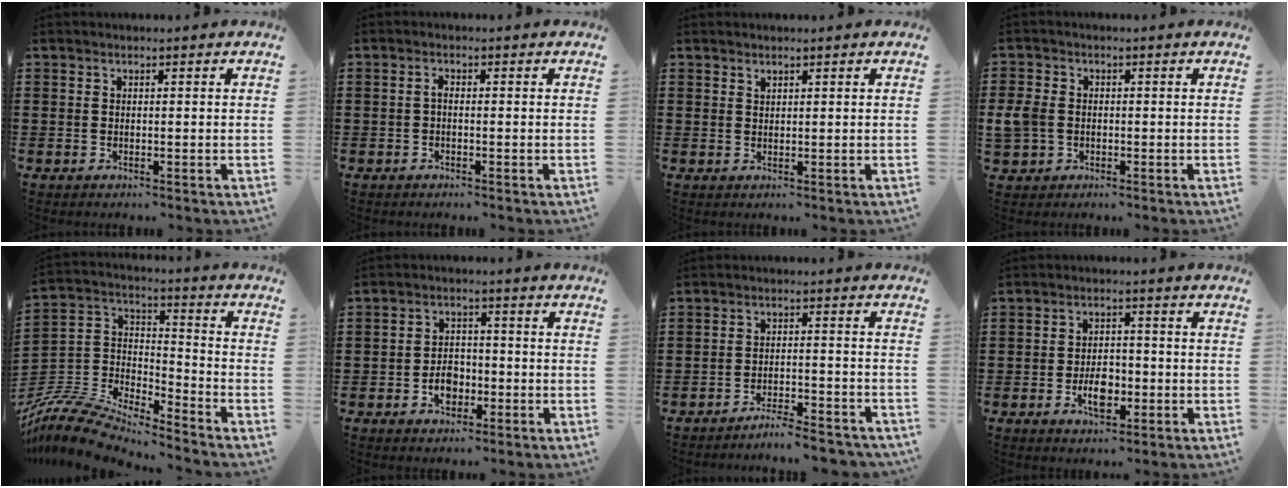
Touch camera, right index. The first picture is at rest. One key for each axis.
{"total": 0.9, "fx": -0.4, "fy": 0.2, "fz": 0.8, "tx": -0.017, "ty": -0.002, "tz": -0.007}
{"total": 0.9, "fx": 0.8, "fy": 0.3, "fz": 0.1, "tx": -0.002, "ty": 0.002, "tz": 0.016}
{"total": 3.5, "fx": -0.8, "fy": 2.9, "fz": 1.9, "tx": -0.071, "ty": -0.004, "tz": -0.024}
{"total": 9.6, "fx": -9.0, "fy": 1.9, "fz": 2.9, "tx": -0.087, "ty": 0.002, "tz": -0.188}
{"total": 4.1, "fx": -1.5, "fy": 3.0, "fz": 2.4, "tx": -0.039, "ty": 0.002, "tz": -0.030}
{"total": 4.0, "fx": -3.9, "fy": 0.0, "fz": 1.0, "tx": -0.019, "ty": 0.001, "tz": -0.080}
{"total": 5.0, "fx": -1.5, "fy": 2.7, "fz": 3.8, "tx": -0.059, "ty": -0.001, "tz": -0.031}